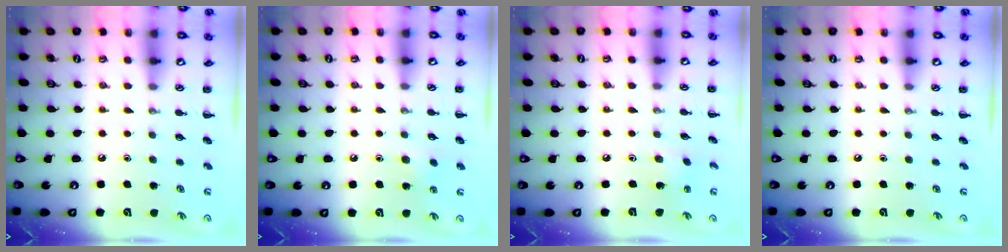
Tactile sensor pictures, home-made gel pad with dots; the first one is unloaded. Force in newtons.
{"total": 5.4, "press": 5.2, "slide": 1.5}
{"total": 1.4, "press": 1.2, "slide": 0.6}
{"total": 0.0}